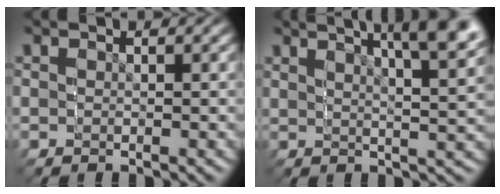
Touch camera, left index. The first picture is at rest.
{"total": 4.6, "force": [3.9, -0.5, 2.4], "torque": [-0.025, 0.024, 0.051]}